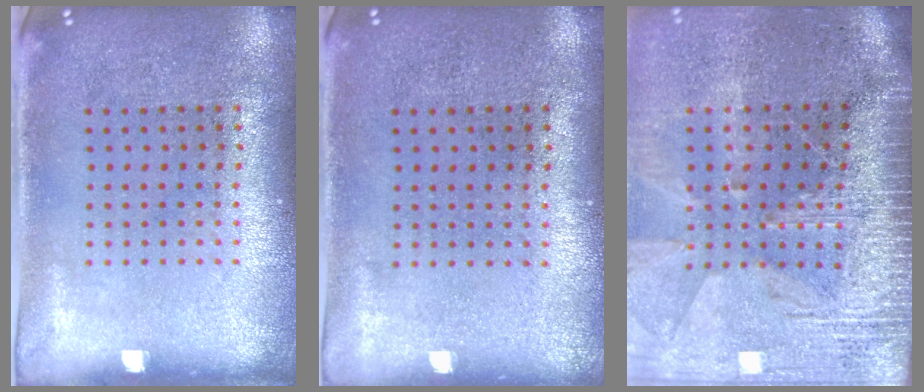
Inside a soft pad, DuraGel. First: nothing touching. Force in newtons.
{"total": 0.0}
{"total": 3.8, "press": 3.3, "slide": 1.9}